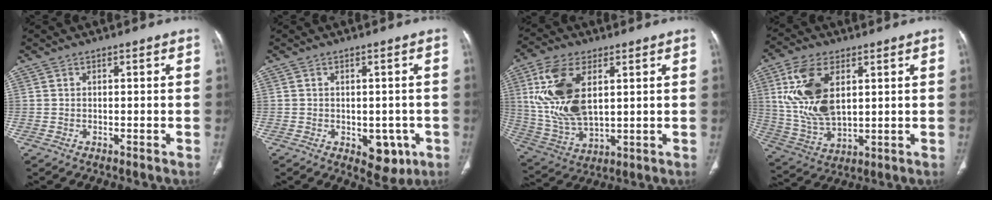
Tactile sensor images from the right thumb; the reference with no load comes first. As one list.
[{"total": 6.4, "force": [-2.0, 4.1, 4.5], "torque": [-0.024, 0.002, -0.015]}, {"total": 16.5, "force": [4.4, 8.7, 13.3], "torque": [-0.272, -0.014, 0.093]}, {"total": 15.3, "force": [4.3, 8.3, 12.1], "torque": [-0.242, -0.015, 0.093]}]